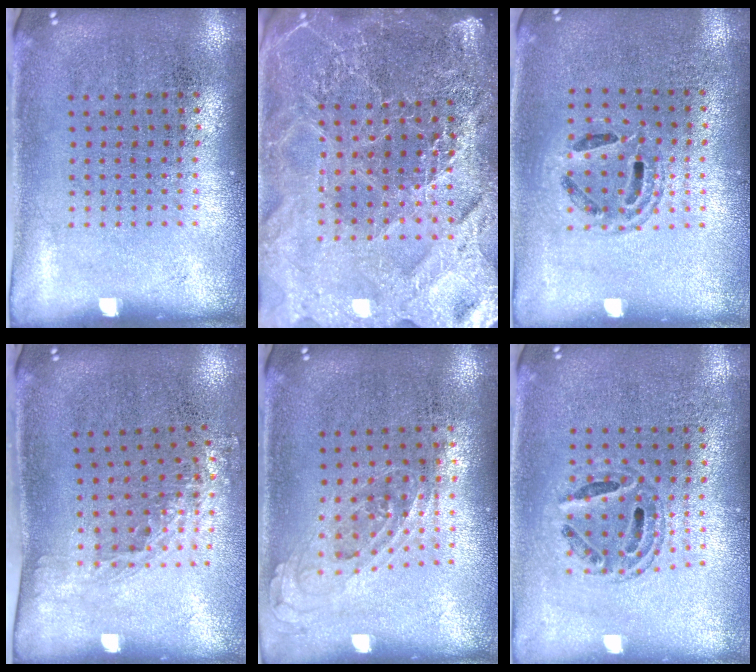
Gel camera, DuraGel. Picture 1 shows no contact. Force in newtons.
{"total": 5.2, "press": 4.7, "slide": 2.3}
{"total": 1.2, "press": 1.1, "slide": 0.4}
{"total": 1.5, "press": 1.2, "slide": 1.0}
{"total": 0.8, "press": 0.7, "slide": 0.4}
{"total": 0.8, "press": 0.7, "slide": 0.2}